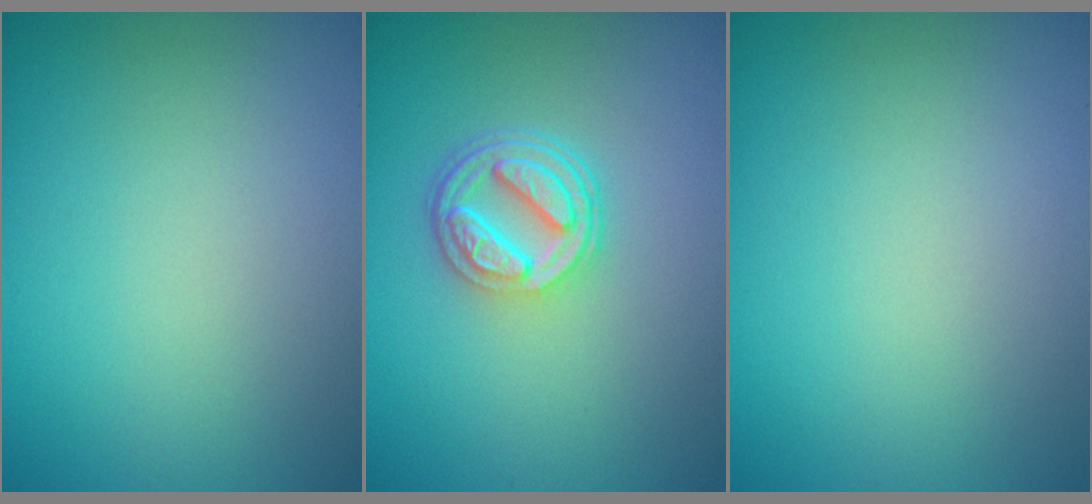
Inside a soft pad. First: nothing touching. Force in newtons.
{"total": 4.5, "press": 3.3, "slide": 3.0}
{"total": 0.0}